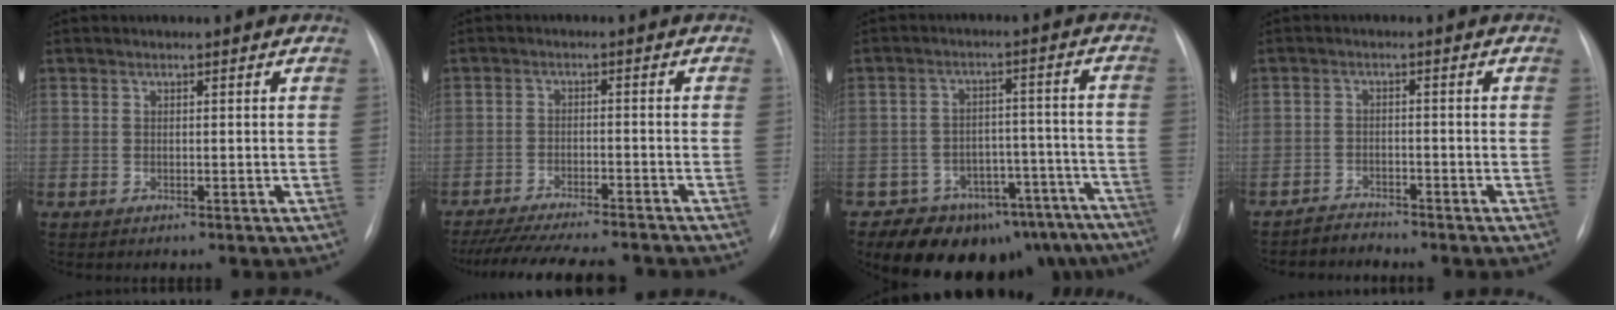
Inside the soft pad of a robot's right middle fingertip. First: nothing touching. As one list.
[{"total": 16.6, "force": [-14.8, 2.6, 7.1], "torque": [-0.141, -0.024, -0.208]}, {"total": 18.1, "force": [-15.2, 8.5, 4.9], "torque": [-0.027, 0.049, -0.189]}, {"total": 2.2, "force": [-2.1, 0.2, -0.8], "torque": [0.018, -0.009, -0.037]}]